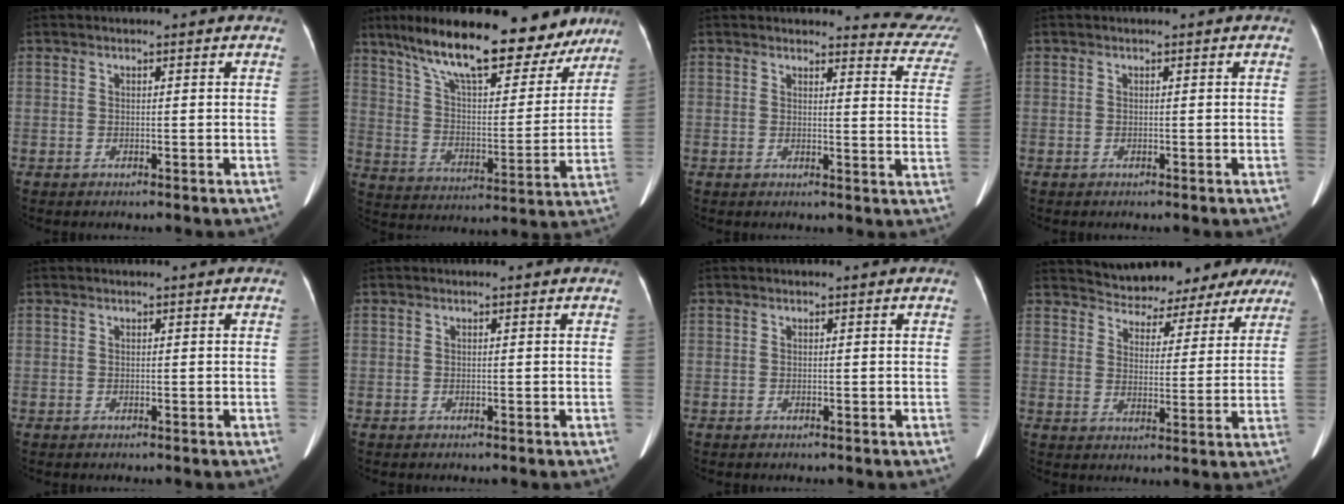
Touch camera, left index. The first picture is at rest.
{"total": 23.7, "force": [18.3, 6.7, 13.5], "torque": [-0.214, 0.002, 0.272]}
{"total": 9.3, "force": [9.2, 1.0, 0.3], "torque": [0.028, -0.090, 0.064]}
{"total": 0.0}
{"total": 0.0}
{"total": 0.0}
{"total": 0.0}
{"total": 15.5, "force": [14.2, 5.3, 3.2], "torque": [-0.028, -0.004, 0.170]}